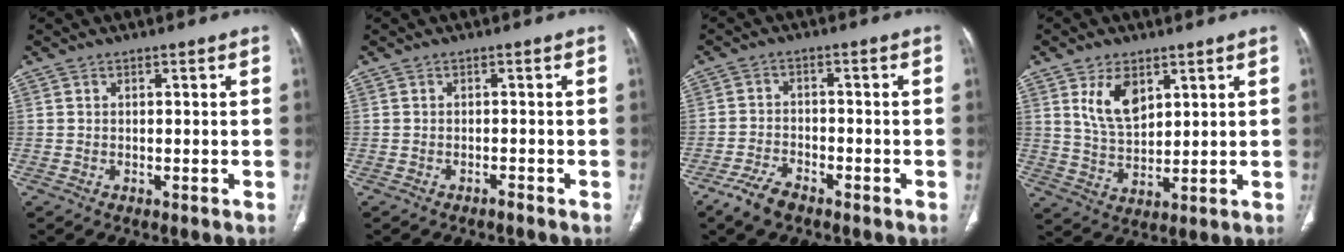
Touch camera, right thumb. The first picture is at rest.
{"total": 0.7, "force": [-0.6, 0.0, 0.3], "torque": [-0.008, 0.005, -0.010]}
{"total": 5.4, "force": [-4.0, 2.3, 2.8], "torque": [-0.062, 0.014, -0.073]}
{"total": 8.2, "force": [3.8, 4.6, 5.6], "torque": [-0.088, -0.022, 0.081]}